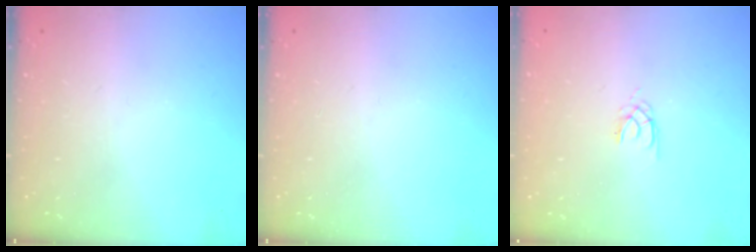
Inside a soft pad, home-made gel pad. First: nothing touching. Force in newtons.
{"total": 0.0}
{"total": 1.3, "press": 1.2, "slide": 0.3}